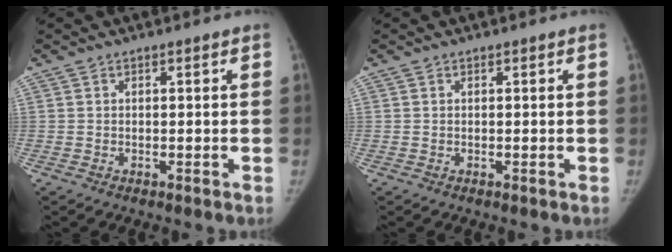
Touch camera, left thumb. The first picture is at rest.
{"total": 0.0}